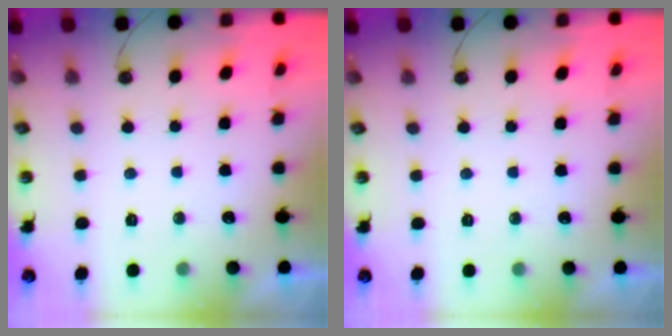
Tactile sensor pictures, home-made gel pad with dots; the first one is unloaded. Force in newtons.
{"total": 0.0}